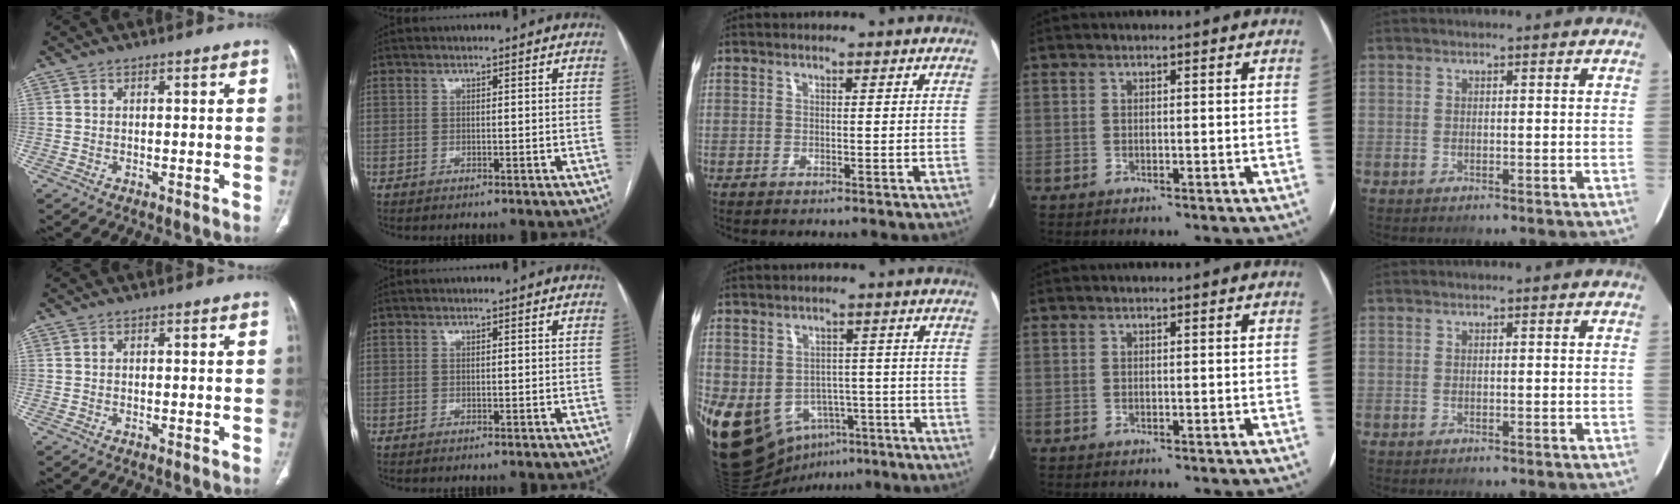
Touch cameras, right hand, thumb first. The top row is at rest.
{"middle": {"total": 13.6, "force": [-5.9, 10.2, 6.8], "torque": [-0.134, 0.017, -0.076]}}